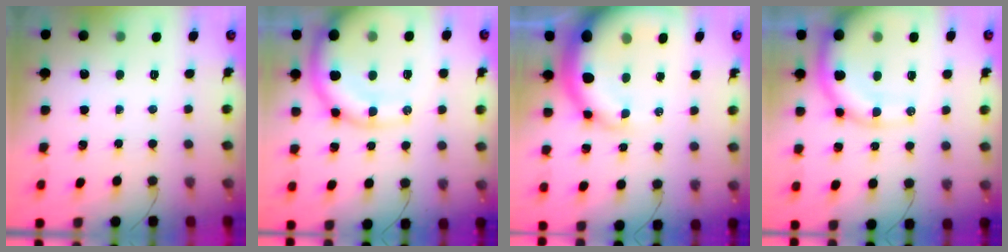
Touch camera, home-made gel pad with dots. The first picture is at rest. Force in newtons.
{"total": 17.1, "press": 16.8, "slide": 3.1}
{"total": 16.2, "press": 15.5, "slide": 4.6}
{"total": 16.1, "press": 15.7, "slide": 3.4}